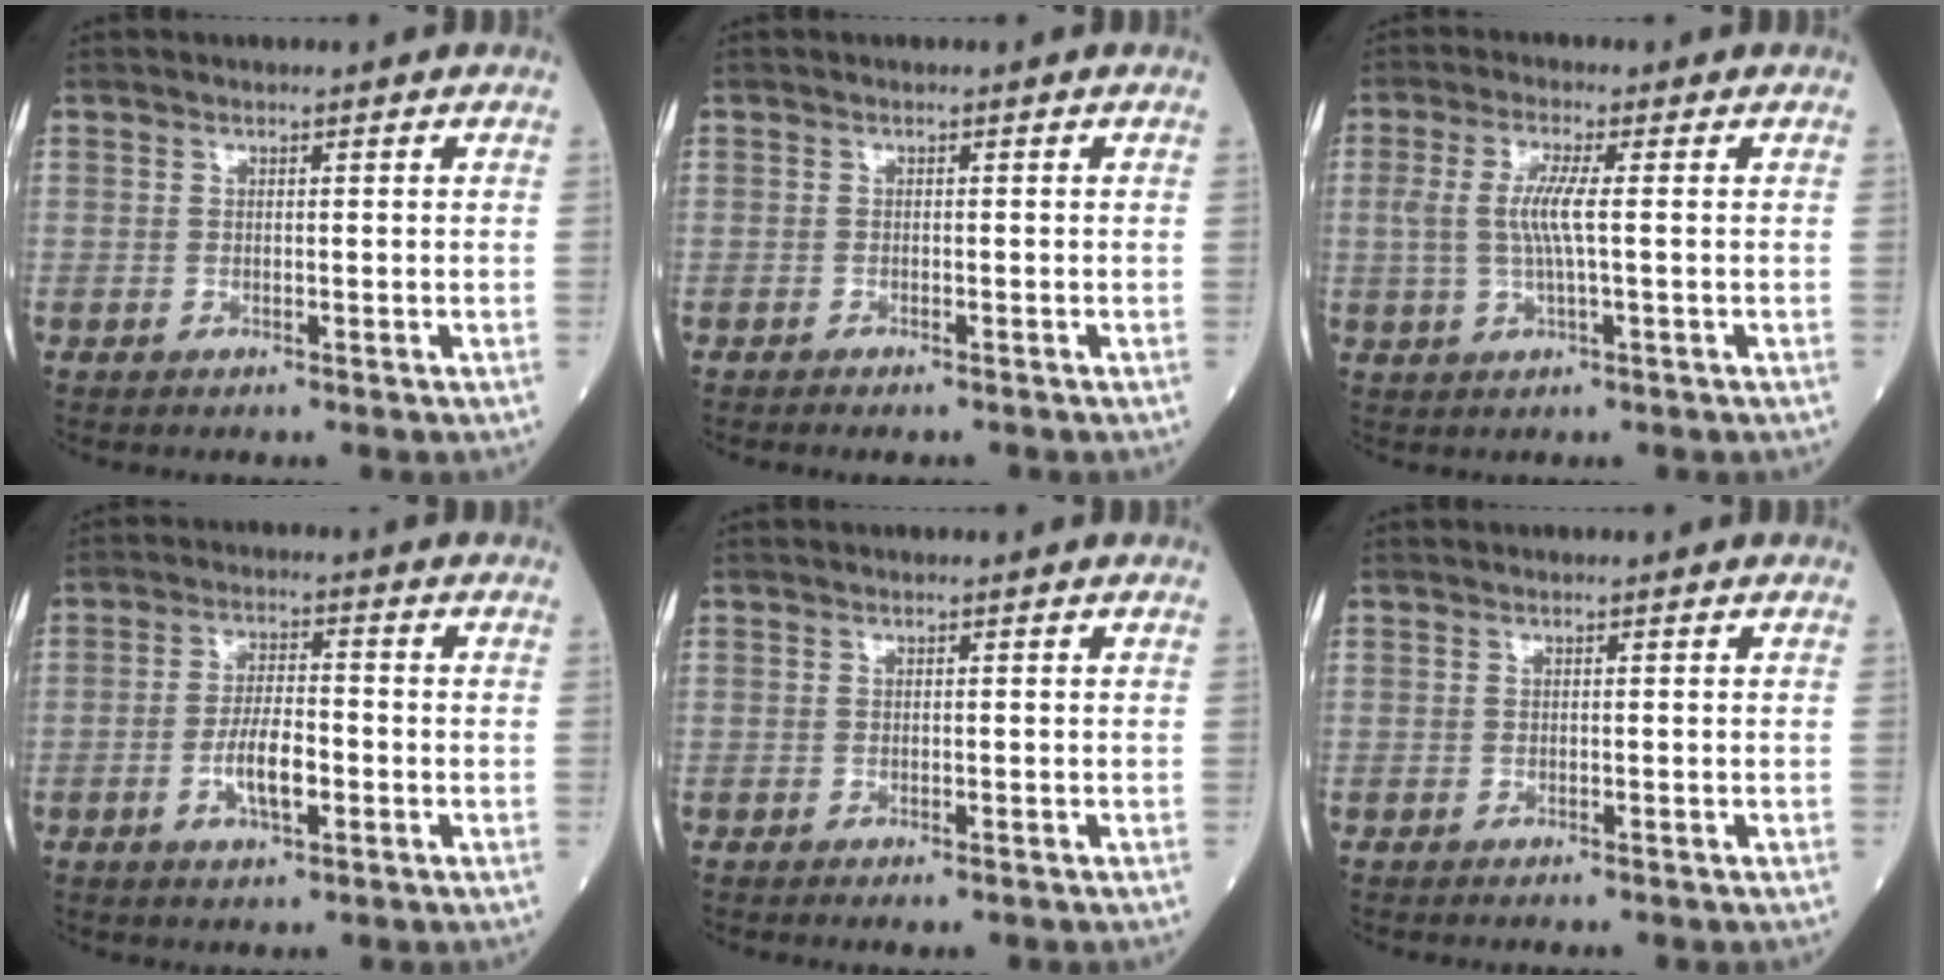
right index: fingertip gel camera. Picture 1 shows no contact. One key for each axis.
{"total": 1.8, "fx": -1.6, "fy": 0.3, "fz": 0.7, "tx": -0.006, "ty": -0.003, "tz": -0.020}
{"total": 5.3, "fx": 0.3, "fy": 0.6, "fz": 5.3, "tx": -0.116, "ty": 0.007, "tz": 0.005}
{"total": 6.0, "fx": -1.9, "fy": 1.8, "fz": 5.4, "tx": -0.102, "ty": 0.004, "tz": -0.035}
{"total": 1.3, "fx": -1.0, "fy": 0.3, "fz": 0.8, "tx": -0.005, "ty": -0.002, "tz": -0.012}
{"total": 1.0, "fx": -0.8, "fy": 0.1, "fz": 0.4, "tx": -0.005, "ty": -0.001, "tz": -0.011}